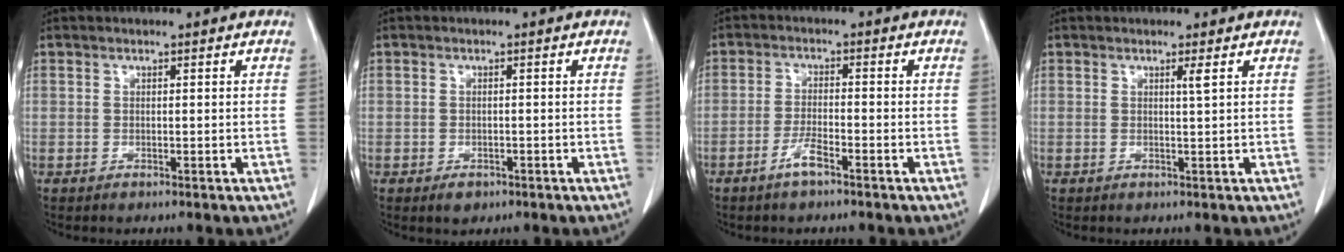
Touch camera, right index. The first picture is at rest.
{"total": 1.9, "force": [-1.1, 1.4, 0.7], "torque": [-0.009, 0.002, -0.007]}
{"total": 3.5, "force": [-2.4, 0.5, 2.5], "torque": [-0.052, 0.000, -0.046]}
{"total": 1.1, "force": [0.5, -0.3, 0.8], "torque": [-0.024, -0.006, 0.012]}